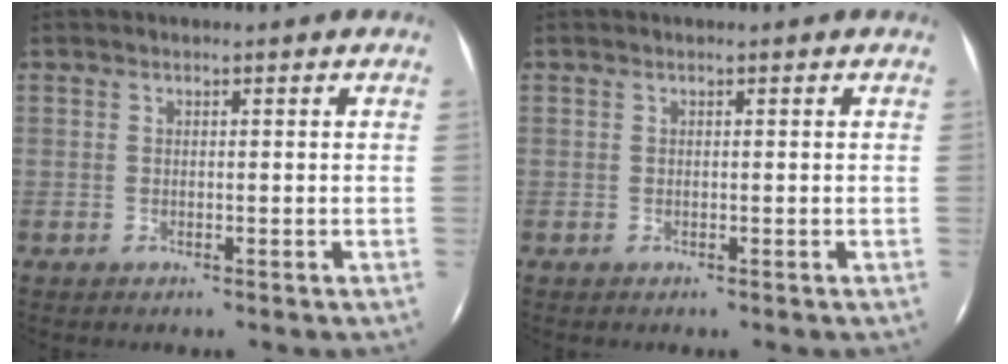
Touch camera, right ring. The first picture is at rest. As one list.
[{"total": 0.0}]